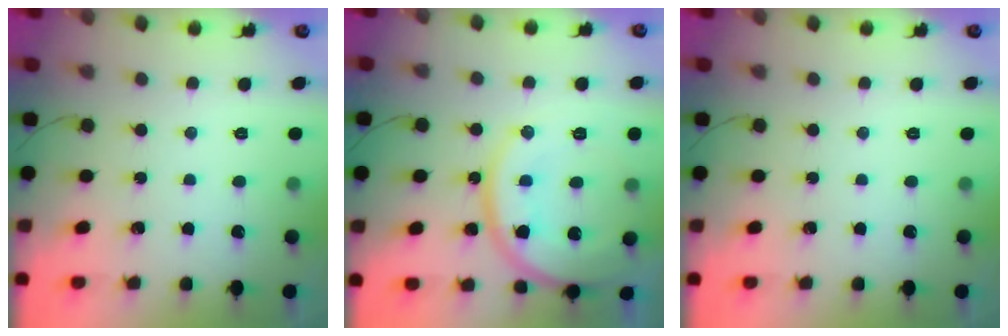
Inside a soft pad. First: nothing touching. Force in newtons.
{"total": 19.1, "press": 19.0, "slide": 2.5}
{"total": 0.0}